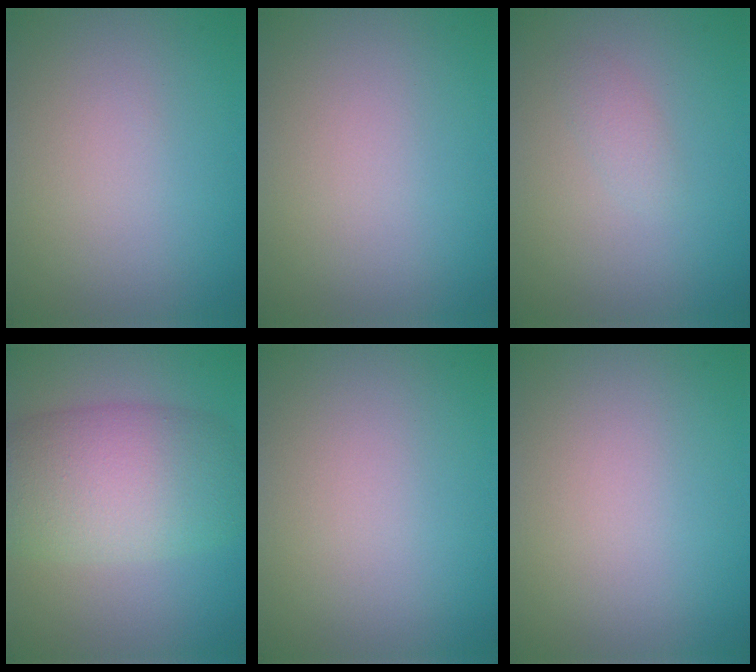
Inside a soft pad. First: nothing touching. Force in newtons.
{"total": 0.0}
{"total": 1.0, "press": 1.0, "slide": 0.0}
{"total": 8.5, "press": 8.5, "slide": 0.4}
{"total": 0.0}
{"total": 0.0}